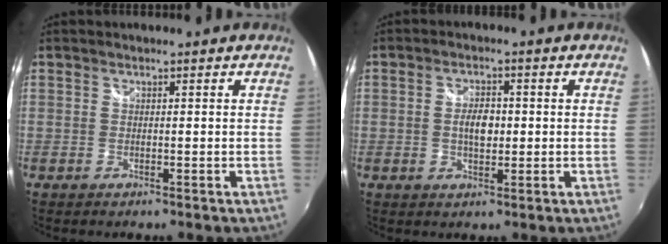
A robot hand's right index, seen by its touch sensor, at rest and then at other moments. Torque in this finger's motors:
{"motor_torque": [0.85, 0.00, 0.34, 0.09]}